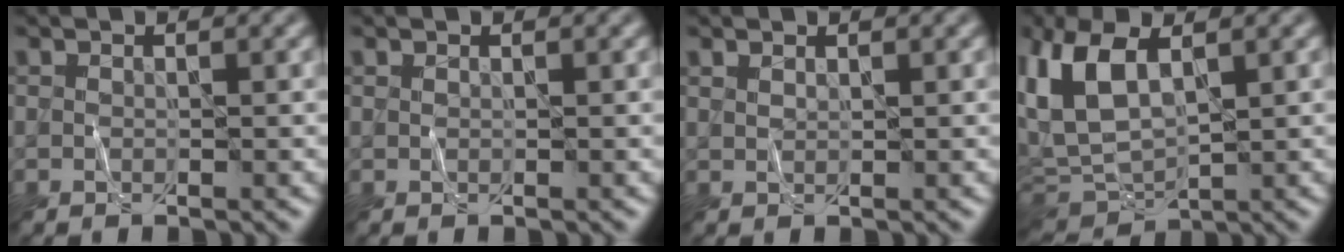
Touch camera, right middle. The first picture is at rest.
{"total": 0.0}
{"total": 0.7, "force": [0.6, 0.2, 0.2], "torque": [-0.006, 0.002, 0.014]}
{"total": 7.6, "force": [2.0, 3.9, 6.2], "torque": [-0.148, 0.011, 0.032]}